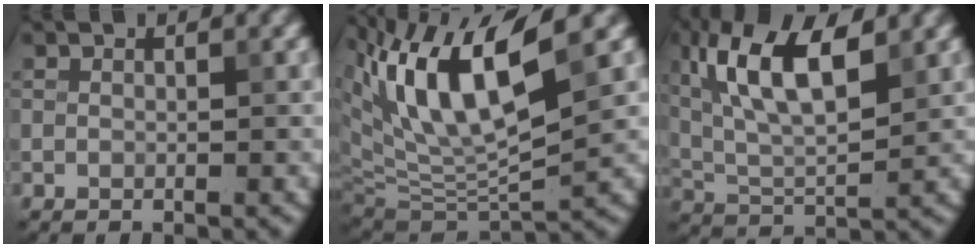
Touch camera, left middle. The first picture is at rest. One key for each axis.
{"total": 11.3, "fx": 5.0, "fy": 3.6, "fz": 9.4, "tx": -0.175, "ty": 0.005, "tz": 0.094}
{"total": 9.2, "fx": 3.7, "fy": 3.5, "fz": 7.6, "tx": -0.145, "ty": 0.016, "tz": 0.066}